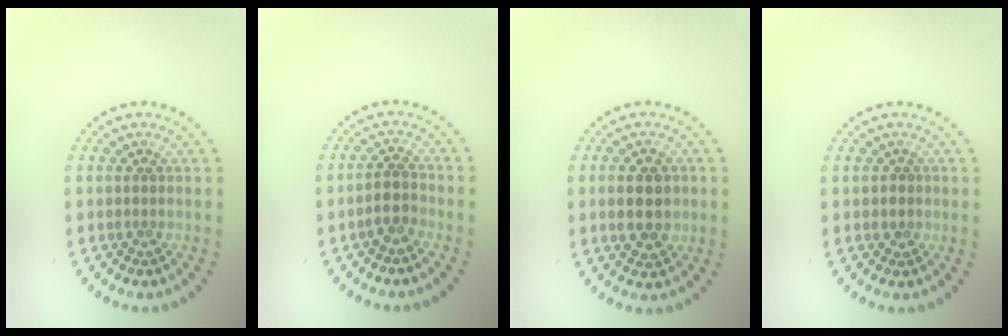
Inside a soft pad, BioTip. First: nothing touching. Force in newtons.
{"total": 1.8, "press": 1.4, "slide": 1.1}
{"total": 4.1, "press": 4.1, "slide": 0.1}
{"total": 0.5, "press": 0.4, "slide": 0.4}